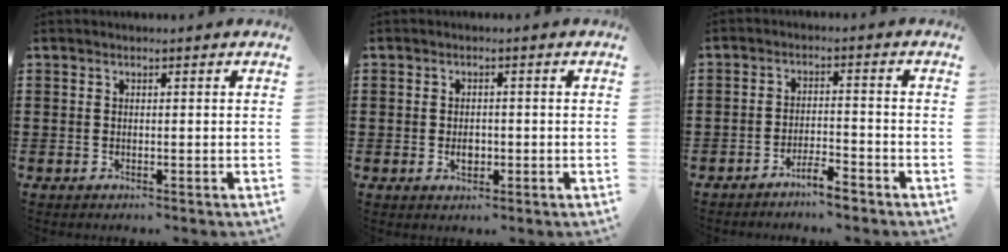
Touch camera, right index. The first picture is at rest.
{"total": 2.1, "force": [-0.4, 1.3, 1.6], "torque": [-0.023, 0.000, -0.010]}
{"total": 3.9, "force": [-3.6, 0.2, 1.6], "torque": [-0.030, 0.004, -0.070]}